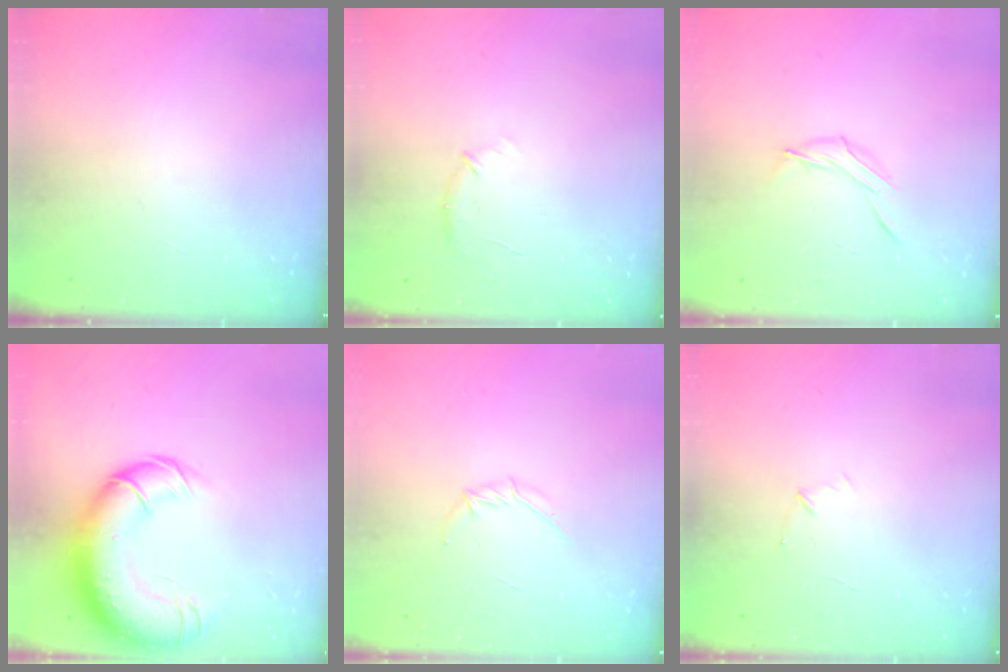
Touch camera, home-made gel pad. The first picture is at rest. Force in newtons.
{"total": 6.6, "press": 6.3, "slide": 1.7}
{"total": 6.6, "press": 6.4, "slide": 1.7}
{"total": 22.6, "press": 22.0, "slide": 5.3}
{"total": 3.7, "press": 3.6, "slide": 0.9}
{"total": 3.7, "press": 3.6, "slide": 0.9}